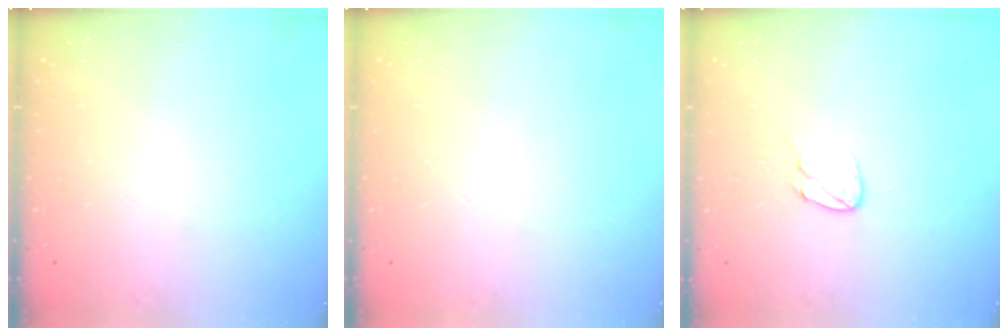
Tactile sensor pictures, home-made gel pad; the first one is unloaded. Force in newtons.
{"total": 0.0}
{"total": 5.1, "press": 5.1, "slide": 0.4}